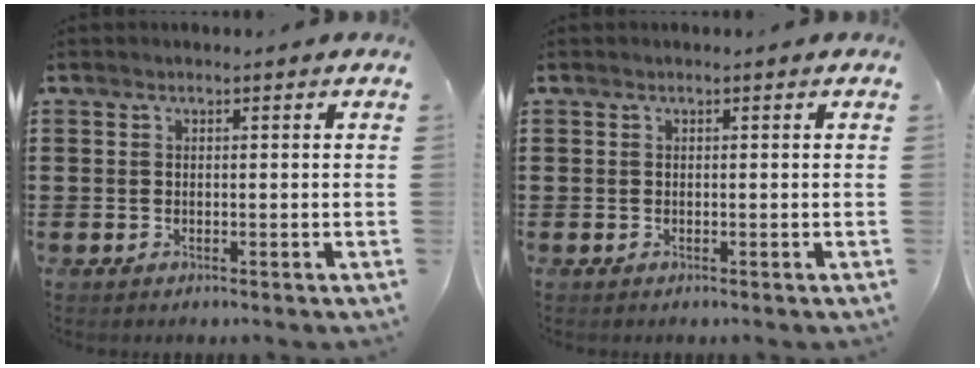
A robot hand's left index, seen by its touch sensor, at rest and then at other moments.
{"total": 0.0}